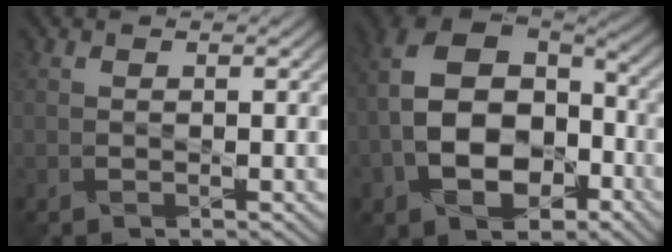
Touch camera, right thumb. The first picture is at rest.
{"total": 14.8, "force": [-3.4, 10.1, 10.1], "torque": [-0.210, -0.009, -0.051]}